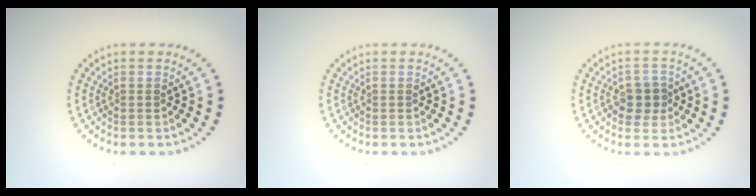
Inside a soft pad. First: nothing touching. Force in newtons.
{"total": 0.0}
{"total": 2.3, "press": 2.1, "slide": 0.8}